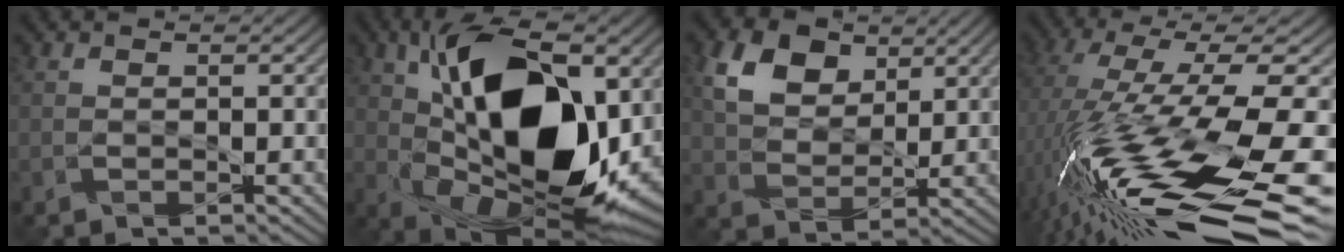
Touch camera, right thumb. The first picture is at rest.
{"total": 17.6, "force": [3.1, 9.3, 14.7], "torque": [-0.251, 0.015, 0.042]}
{"total": 8.5, "force": [4.3, 5.6, 4.7], "torque": [-0.119, 0.007, 0.072]}
{"total": 18.3, "force": [-4.7, 4.9, 17.0], "torque": [-0.322, -0.002, -0.079]}